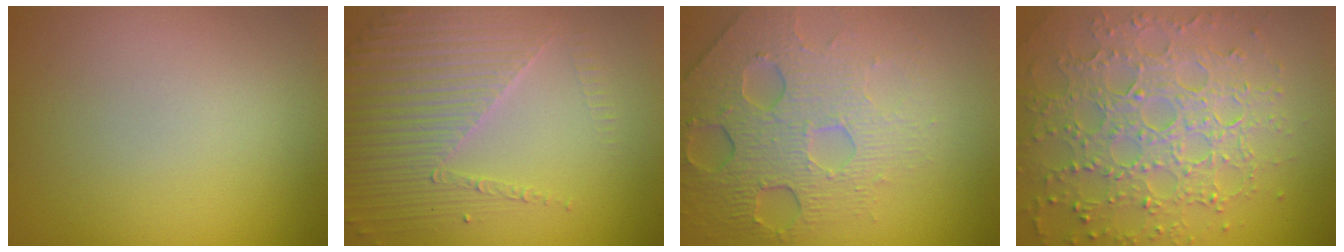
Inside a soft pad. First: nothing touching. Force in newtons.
{"total": 4.7, "press": 4.0, "slide": 2.5}
{"total": 7.5, "press": 5.2, "slide": 5.4}
{"total": 7.6, "press": 5.6, "slide": 5.2}